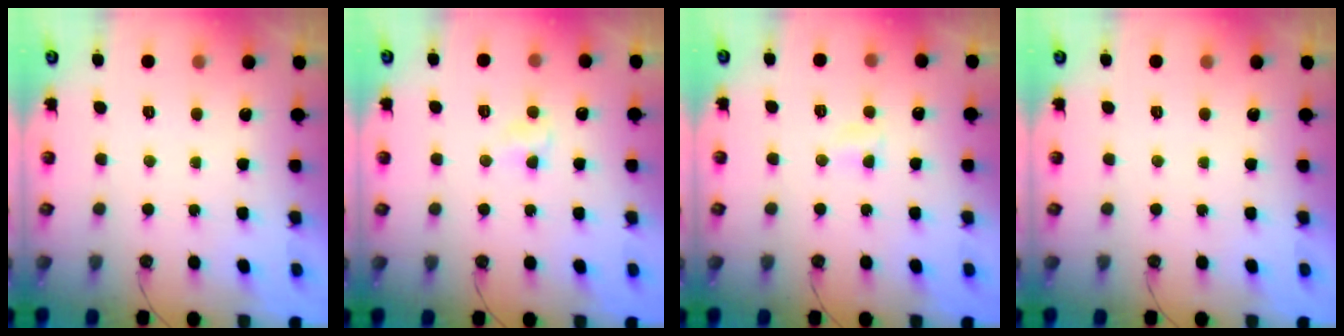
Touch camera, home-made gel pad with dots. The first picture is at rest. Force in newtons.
{"total": 3.0, "press": 2.9, "slide": 0.3}
{"total": 3.0, "press": 3.0, "slide": 0.3}
{"total": 0.0}